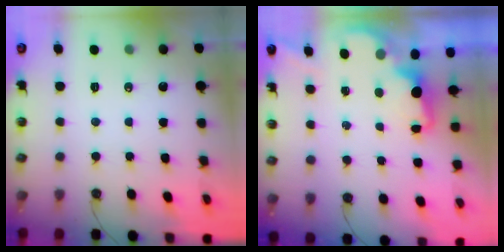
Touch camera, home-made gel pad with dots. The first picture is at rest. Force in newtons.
{"total": 1.7, "press": 1.5, "slide": 0.7}